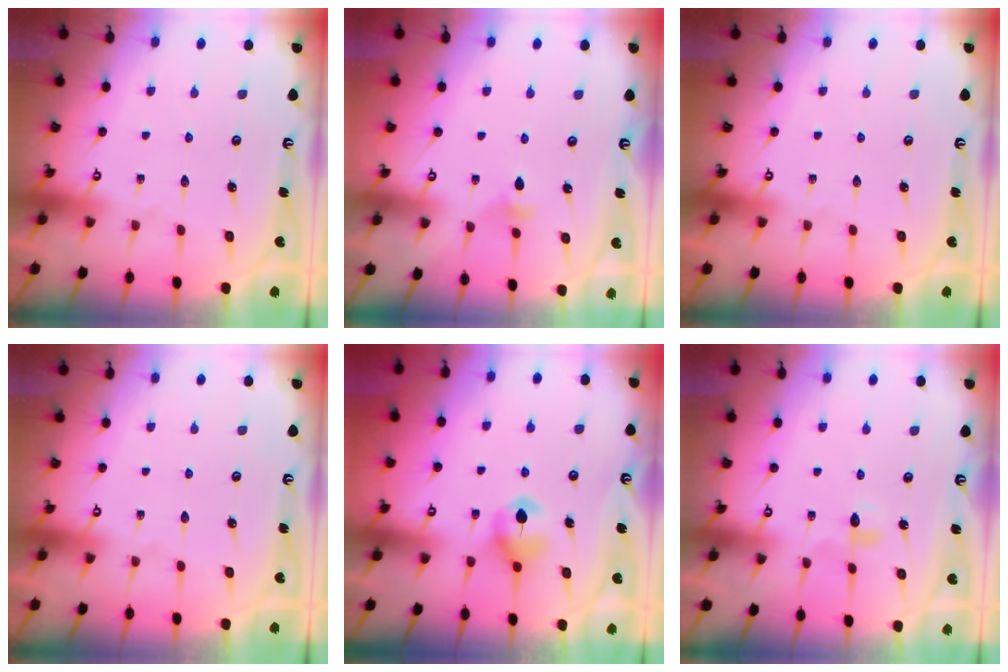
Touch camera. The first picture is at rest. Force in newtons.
{"total": 4.0, "press": 3.9, "slide": 1.0}
{"total": 0.0}
{"total": 0.0}
{"total": 6.4, "press": 6.4, "slide": 0.6}
{"total": 3.3, "press": 3.3, "slide": 0.6}